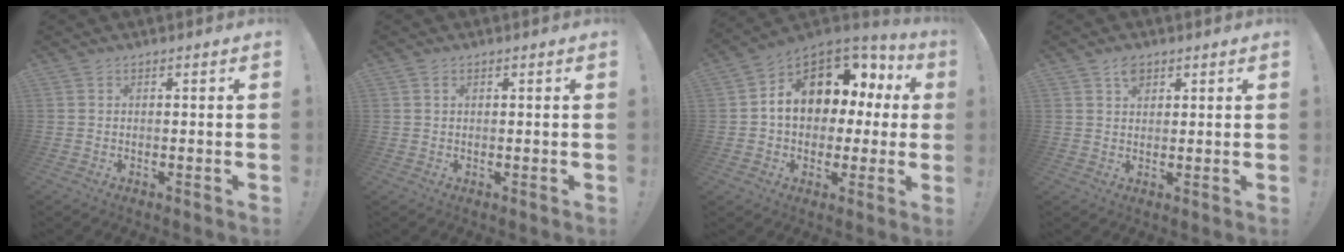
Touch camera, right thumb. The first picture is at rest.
{"total": 0.9, "force": [0.4, 0.6, 0.5], "torque": [-0.009, 0.000, 0.007]}
{"total": 13.7, "force": [4.1, 10.2, 8.1], "torque": [-0.122, -0.020, 0.082]}
{"total": 3.3, "force": [2.1, 2.1, 1.4], "torque": [-0.016, -0.006, 0.036]}